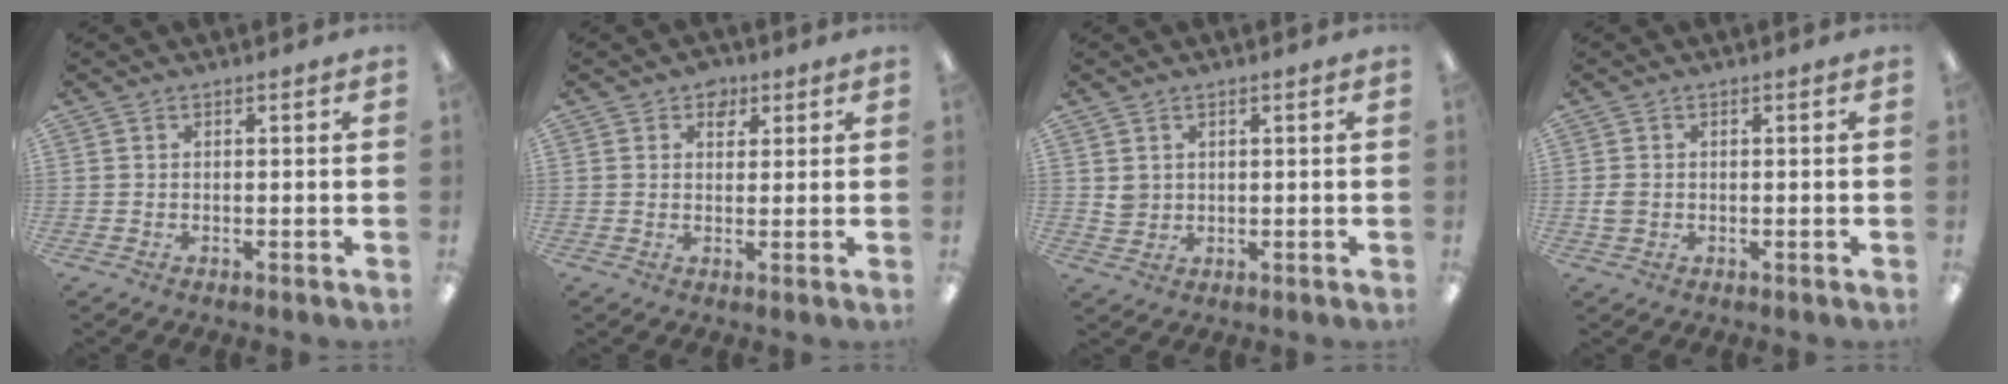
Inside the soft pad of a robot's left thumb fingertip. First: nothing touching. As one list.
[{"total": 3.6, "force": [2.1, 2.5, 1.4], "torque": [0.000, -0.006, 0.033]}, {"total": 2.9, "force": [1.2, 2.5, 0.6], "torque": [-0.008, 0.000, 0.022]}, {"total": 2.0, "force": [-0.1, 1.7, 1.1], "torque": [-0.019, 0.005, -0.003]}]